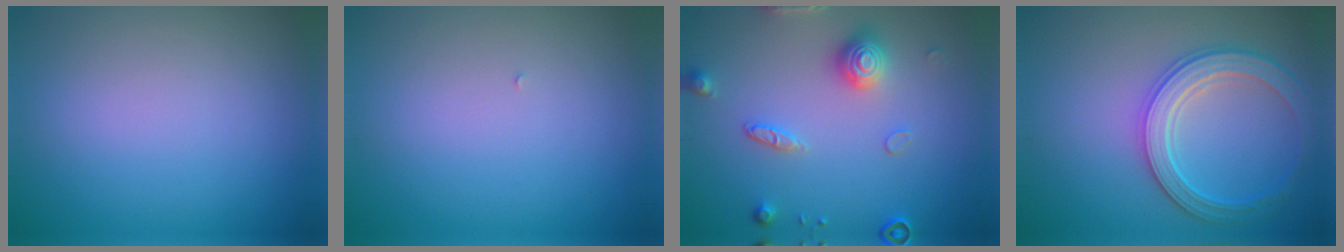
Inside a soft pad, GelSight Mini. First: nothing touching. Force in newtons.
{"total": 0.0}
{"total": 3.3, "press": 3.1, "slide": 1.1}
{"total": 4.1, "press": 4.0, "slide": 1.1}